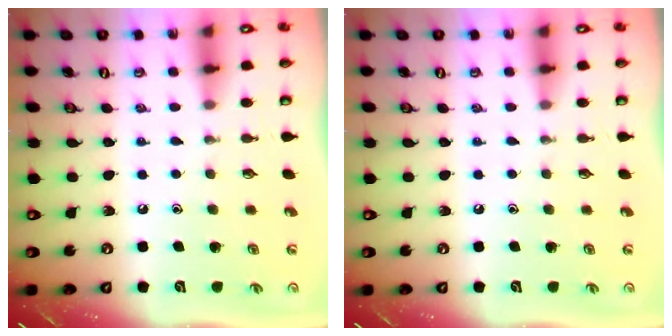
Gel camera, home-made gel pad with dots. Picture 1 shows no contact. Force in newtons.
{"total": 0.0}